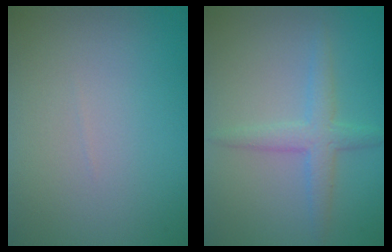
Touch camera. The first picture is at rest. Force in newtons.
{"total": 2.7, "press": 2.7, "slide": 0.1}